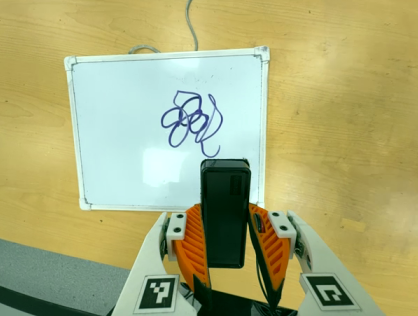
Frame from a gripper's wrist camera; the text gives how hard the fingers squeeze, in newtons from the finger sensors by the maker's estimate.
{"total": 4.0, "left": 2.6, "right": 5.4}